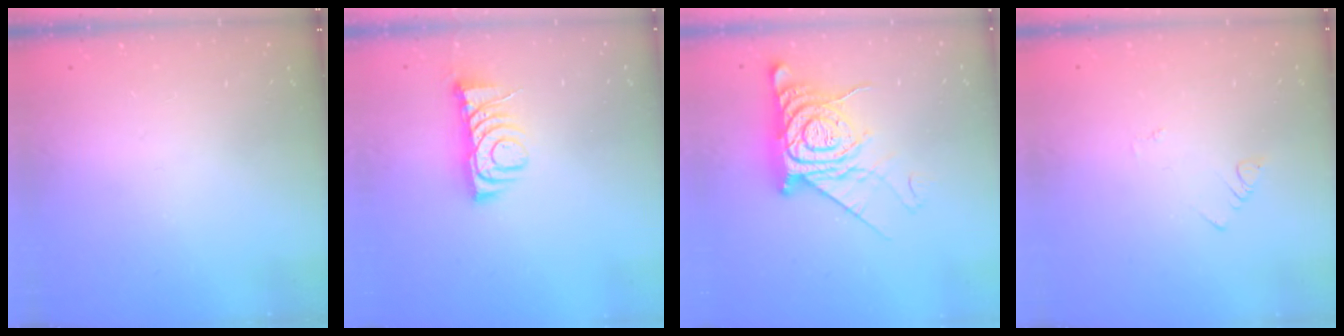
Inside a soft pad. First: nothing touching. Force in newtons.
{"total": 7.0, "press": 7.0, "slide": 0.7}
{"total": 15.0, "press": 15.0, "slide": 1.3}
{"total": 1.1, "press": 1.1, "slide": 0.3}